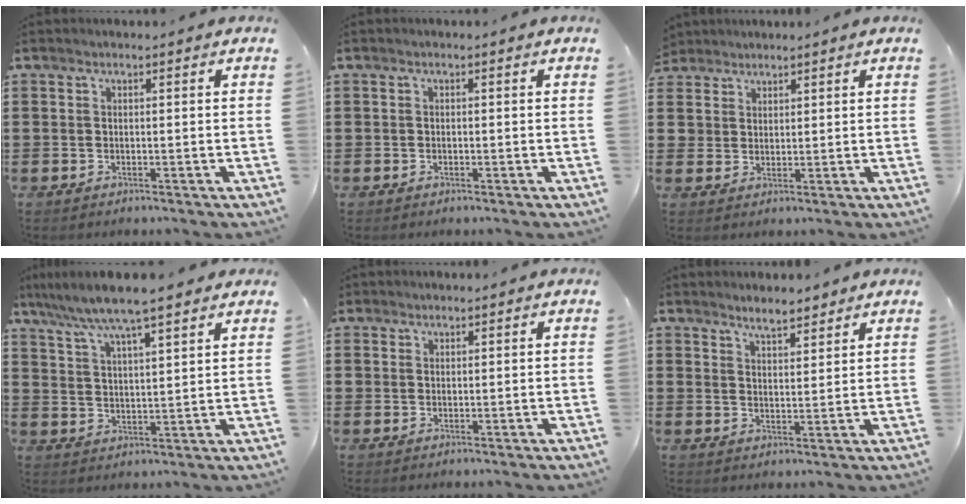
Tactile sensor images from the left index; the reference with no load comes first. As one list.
[{"total": 0.6, "force": [-0.3, 0.4, 0.2], "torque": [-0.005, 0.001, -0.007]}, {"total": 3.5, "force": [2.4, 2.5, -0.1], "torque": [-0.016, 0.007, 0.046]}, {"total": 6.8, "force": [5.8, 0.2, 3.6], "torque": [-0.090, -0.021, 0.100]}, {"total": 1.5, "force": [1.1, 1.0, 0.0], "torque": [-0.005, 0.006, 0.022]}, {"total": 3.6, "force": [3.4, 0.6, 0.9], "torque": [-0.025, -0.004, 0.064]}]